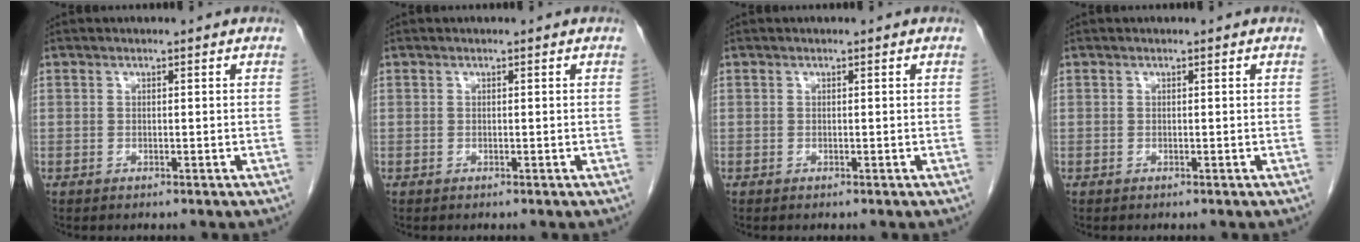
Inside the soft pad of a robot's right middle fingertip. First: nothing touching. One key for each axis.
{"total": 0.0}
{"total": 0.0}
{"total": 0.0}